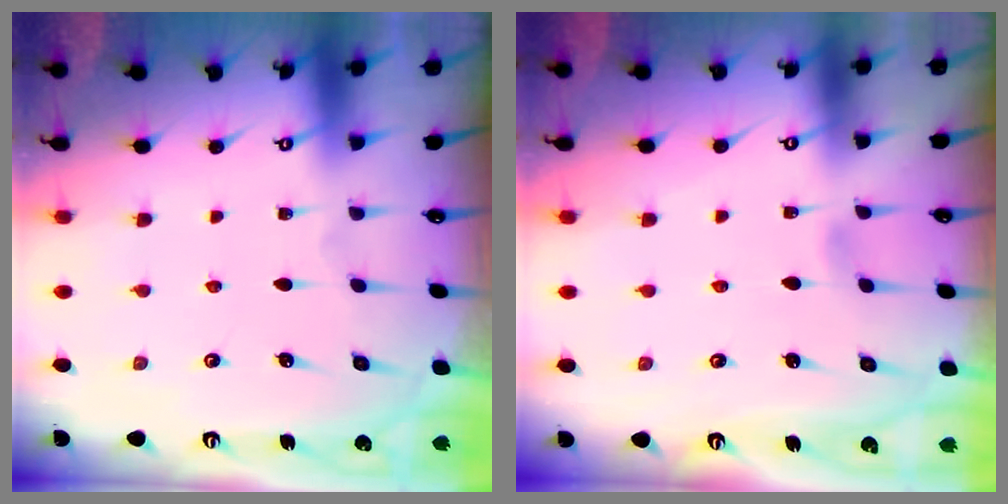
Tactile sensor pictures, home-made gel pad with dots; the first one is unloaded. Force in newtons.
{"total": 2.9, "press": 2.8, "slide": 0.3}